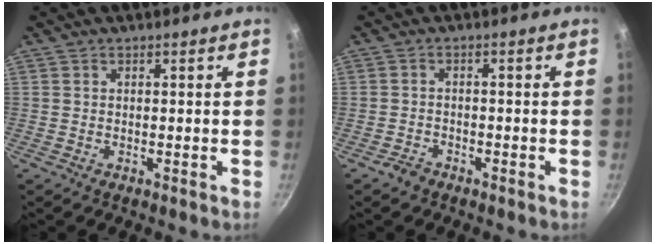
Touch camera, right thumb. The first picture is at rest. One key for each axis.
{"total": 2.1, "fx": -1.7, "fy": 1.1, "fz": 0.7, "tx": -0.014, "ty": 0.021, "tz": -0.029}